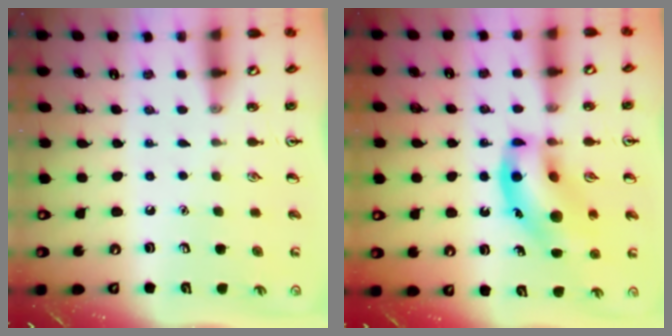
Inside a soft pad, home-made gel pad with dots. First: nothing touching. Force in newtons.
{"total": 15.9, "press": 15.4, "slide": 3.6}